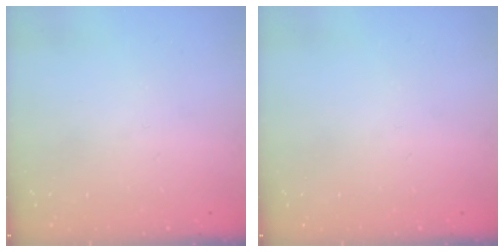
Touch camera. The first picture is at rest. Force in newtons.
{"total": 0.0}